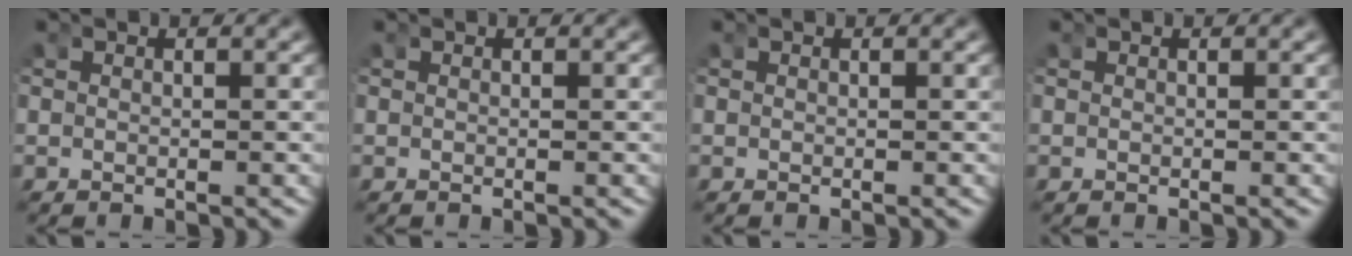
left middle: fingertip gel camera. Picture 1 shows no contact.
{"total": 0.0}
{"total": 0.0}
{"total": 0.0}